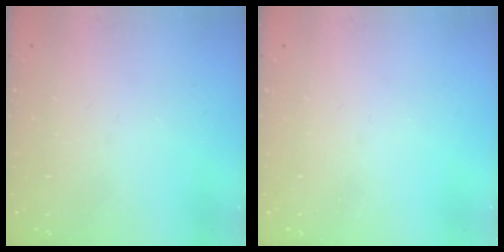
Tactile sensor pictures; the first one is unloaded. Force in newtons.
{"total": 0.0}